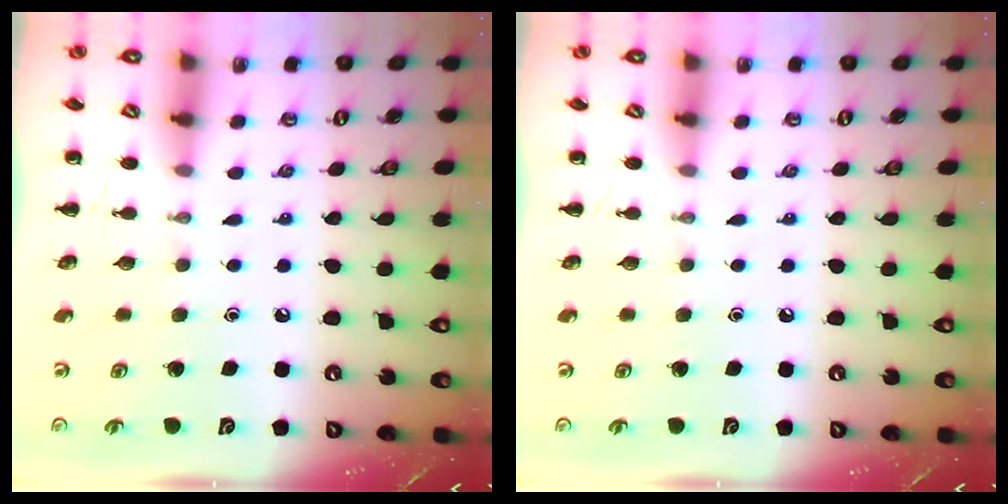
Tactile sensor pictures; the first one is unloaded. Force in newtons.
{"total": 0.0}